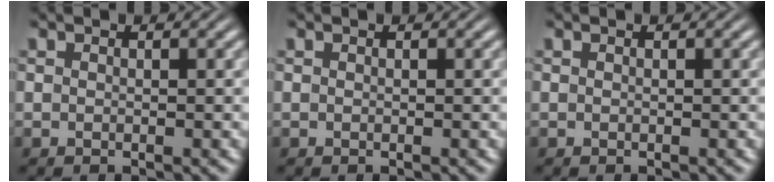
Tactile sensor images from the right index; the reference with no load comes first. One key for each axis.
{"total": 0.0}
{"total": 0.0}